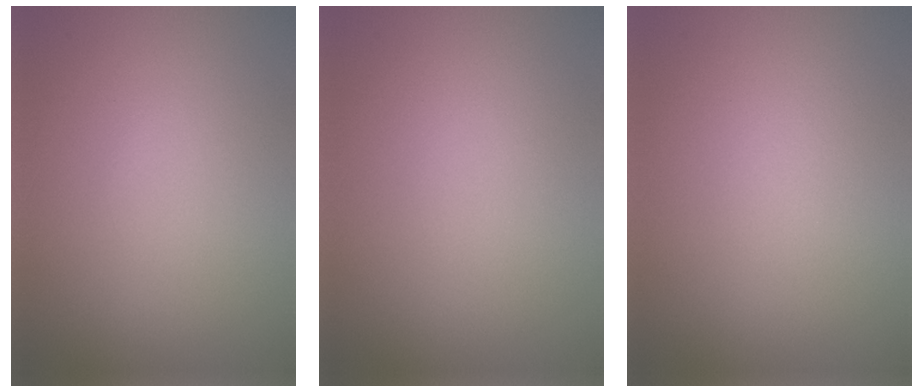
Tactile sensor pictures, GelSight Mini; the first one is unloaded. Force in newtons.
{"total": 0.0}
{"total": 0.0}